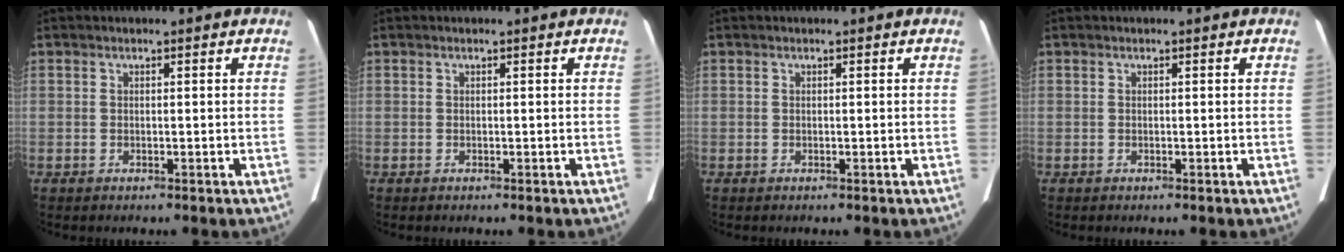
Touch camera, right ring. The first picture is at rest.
{"total": 0.0}
{"total": 0.0}
{"total": 0.0}